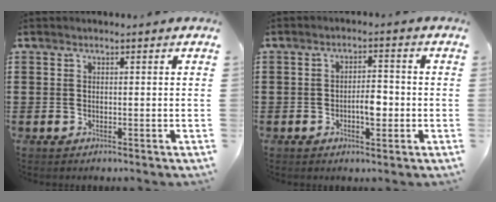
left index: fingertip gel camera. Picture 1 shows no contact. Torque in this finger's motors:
{"motor_torque": [0.28, 0.08, 0.24, 0.06]}